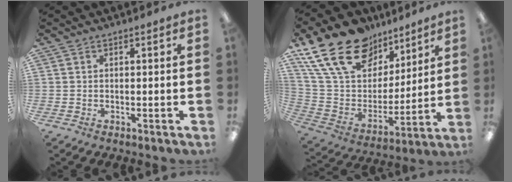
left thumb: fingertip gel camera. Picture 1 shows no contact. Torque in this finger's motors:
{"motor_torque": [0.80, 0.76, 1.35, -1.42, 0.49]}